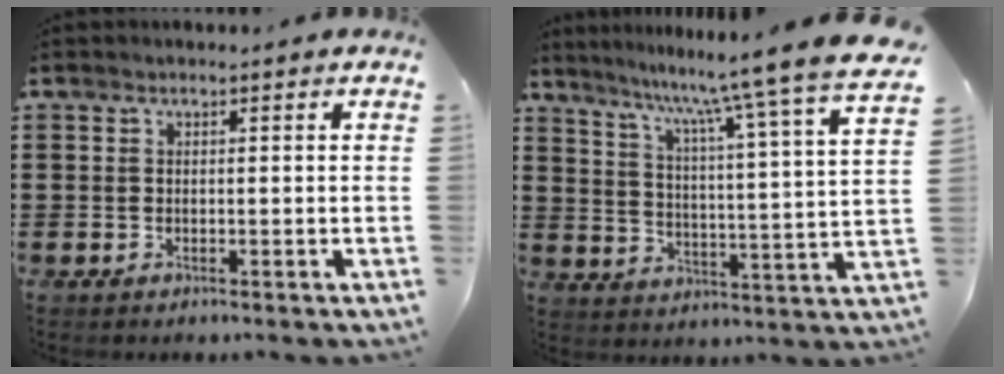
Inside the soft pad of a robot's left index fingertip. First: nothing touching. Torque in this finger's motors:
{"motor_torque": [1.47, -0.67, 0.48, 0.18]}